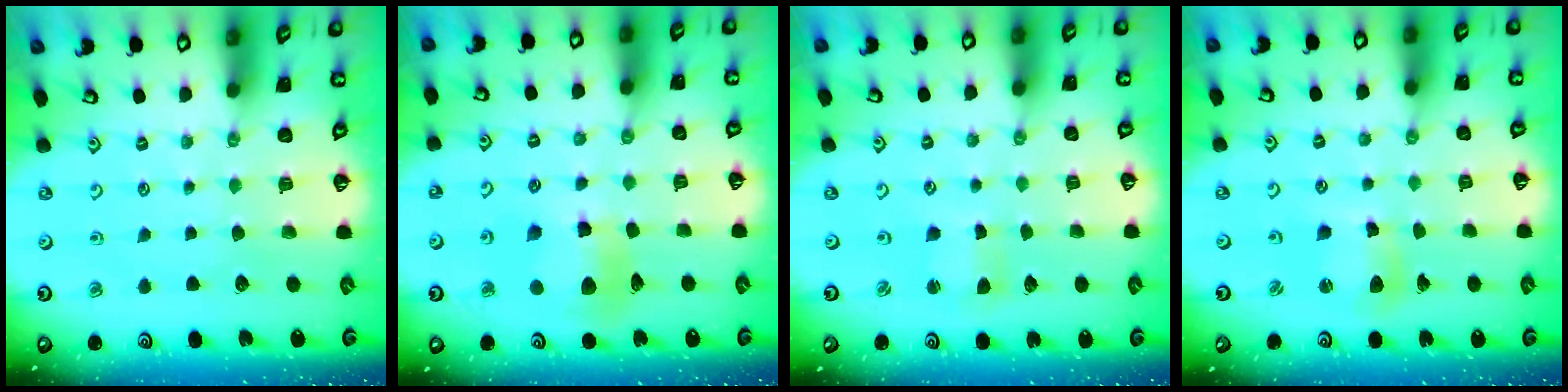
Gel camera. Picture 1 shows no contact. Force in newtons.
{"total": 10.9, "press": 10.8, "slide": 1.3}
{"total": 2.7, "press": 2.7, "slide": 0.3}
{"total": 7.5, "press": 7.4, "slide": 1.0}